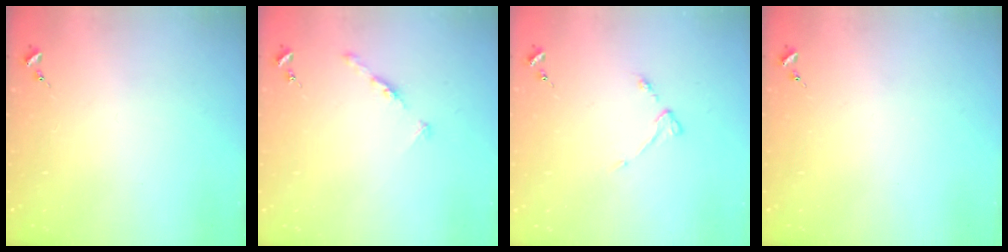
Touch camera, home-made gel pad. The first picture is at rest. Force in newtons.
{"total": 4.8, "press": 4.7, "slide": 0.5}
{"total": 4.7, "press": 4.7, "slide": 0.7}
{"total": 0.0}